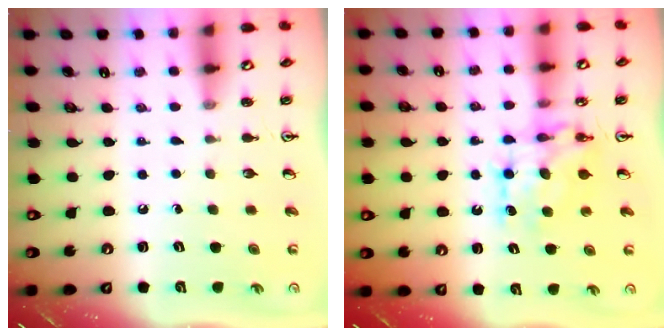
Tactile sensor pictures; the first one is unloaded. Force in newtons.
{"total": 9.8, "press": 9.8, "slide": 0.6}